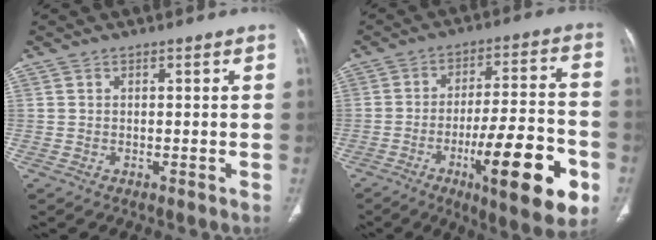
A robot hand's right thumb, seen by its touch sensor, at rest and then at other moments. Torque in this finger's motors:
{"motor_torque": [2.61, 2.39, 1.86, -0.78, 0.15]}